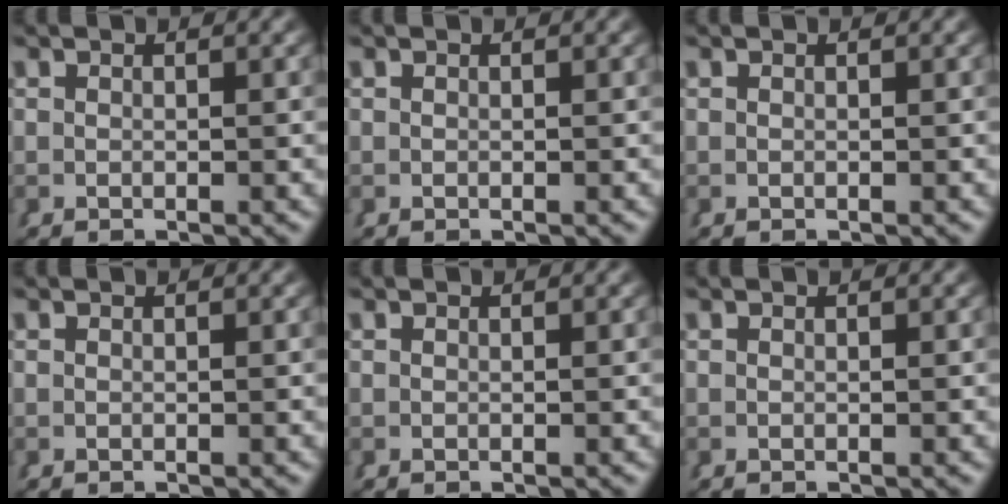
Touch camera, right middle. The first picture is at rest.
{"total": 0.0}
{"total": 0.0}
{"total": 0.0}
{"total": 0.0}
{"total": 0.0}